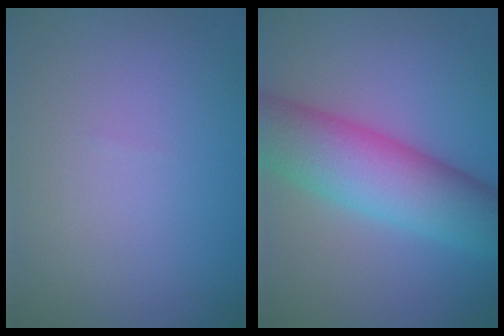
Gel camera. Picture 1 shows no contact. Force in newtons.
{"total": 8.9, "press": 8.9, "slide": 0.4}